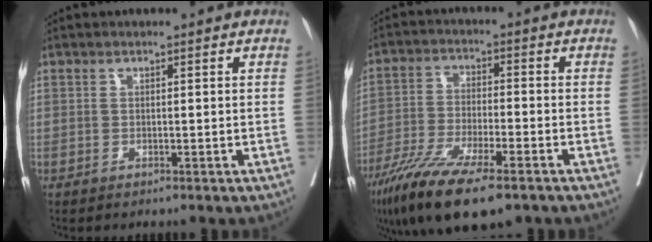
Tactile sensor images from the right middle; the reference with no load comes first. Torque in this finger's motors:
{"motor_torque": [1.30, -0.83, 0.38, 0.21]}